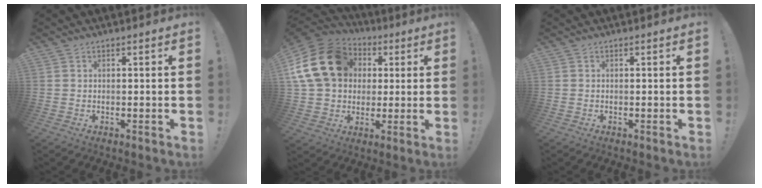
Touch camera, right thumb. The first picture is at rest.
{"total": 21.8, "force": [5.4, 17.1, 12.4], "torque": [-0.219, -0.010, 0.118]}
{"total": 0.0}